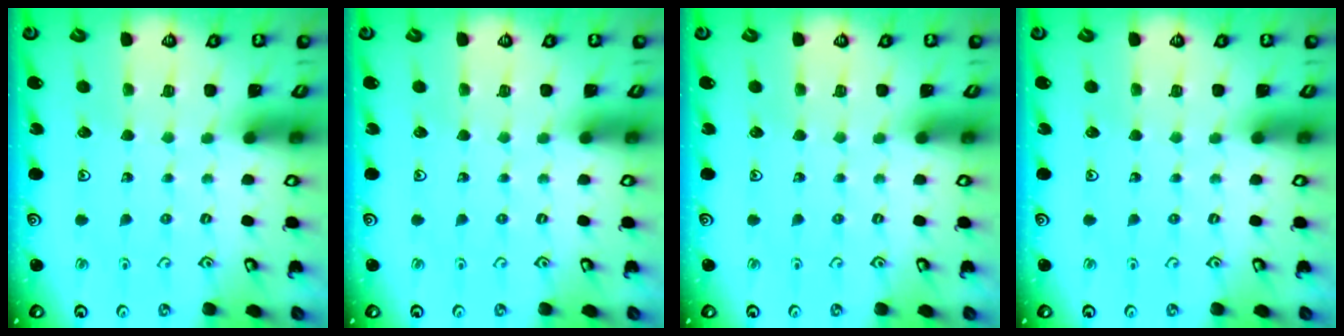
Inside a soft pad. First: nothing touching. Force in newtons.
{"total": 0.0}
{"total": 0.0}
{"total": 0.0}